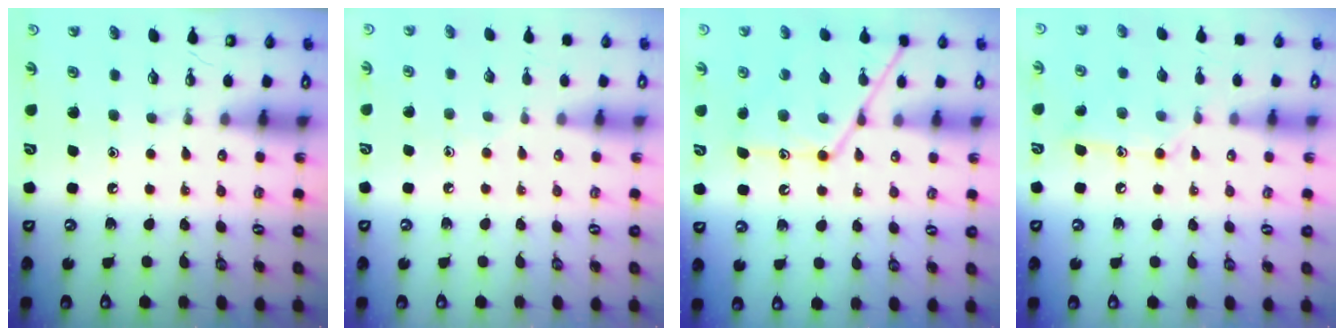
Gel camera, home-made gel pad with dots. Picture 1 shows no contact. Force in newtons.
{"total": 5.0, "press": 4.9, "slide": 0.6}
{"total": 13.9, "press": 13.9, "slide": 1.2}
{"total": 11.1, "press": 11.0, "slide": 0.6}